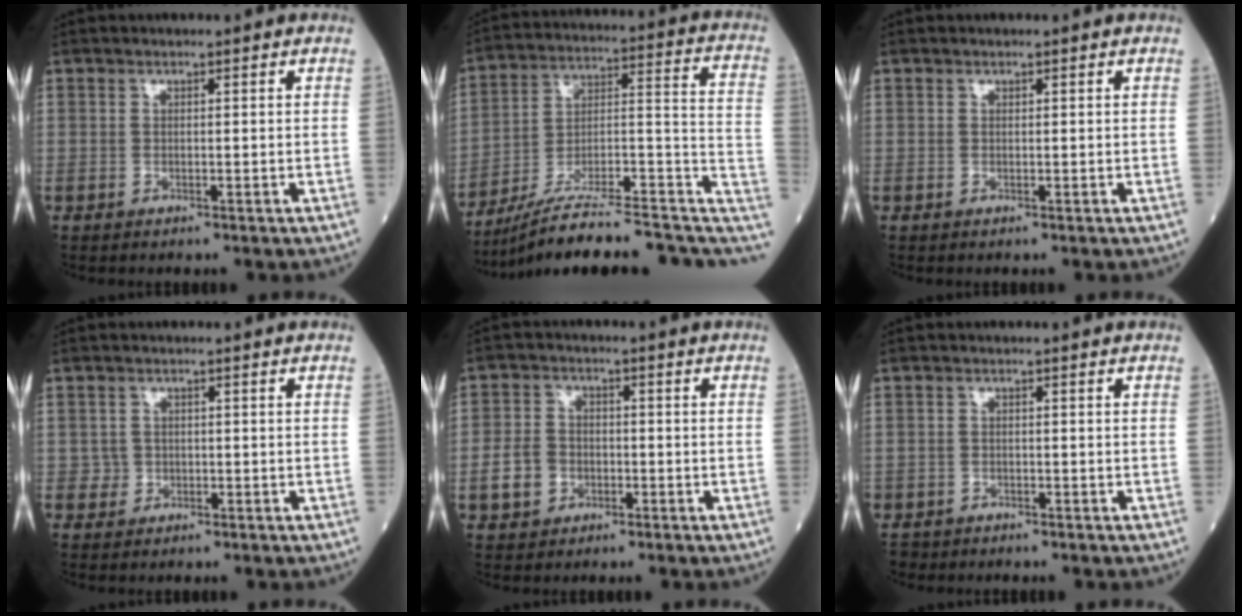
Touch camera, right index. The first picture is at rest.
{"total": 20.2, "force": [-15.0, 3.4, 13.1], "torque": [-0.155, 0.047, -0.232]}
{"total": 0.0}
{"total": 1.9, "force": [0.0, 1.9, -0.2], "torque": [0.016, 0.010, -0.004]}
{"total": 4.7, "force": [-1.3, 3.9, 2.2], "torque": [-0.052, 0.011, -0.024]}
{"total": 1.6, "force": [-1.3, 0.9, -0.3], "torque": [-0.001, 0.000, -0.027]}